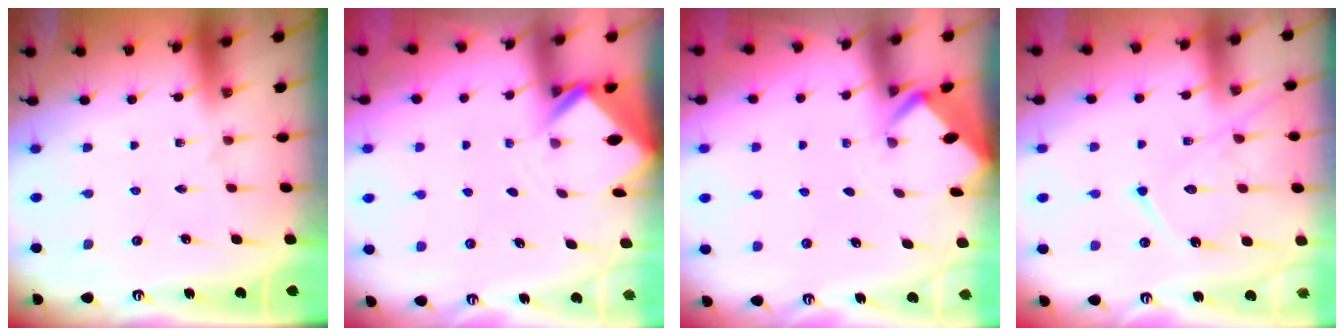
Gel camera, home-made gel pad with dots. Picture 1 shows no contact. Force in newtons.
{"total": 2.6, "press": 2.6, "slide": 0.1}
{"total": 2.1, "press": 2.1, "slide": 0.0}
{"total": 13.1, "press": 13.0, "slide": 1.4}